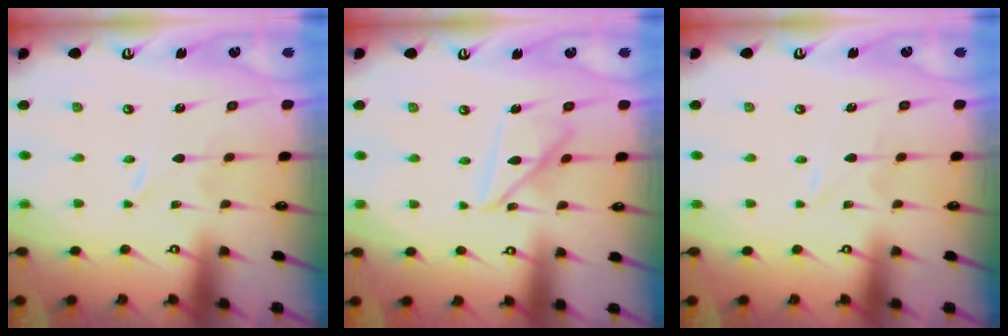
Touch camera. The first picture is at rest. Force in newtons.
{"total": 12.9, "press": 12.8, "slide": 1.2}
{"total": 1.5, "press": 1.4, "slide": 0.2}